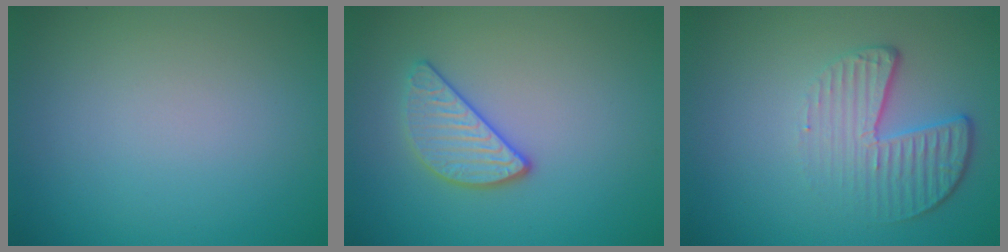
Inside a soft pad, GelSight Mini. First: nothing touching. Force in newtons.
{"total": 2.8, "press": 2.6, "slide": 0.9}
{"total": 4.5, "press": 3.0, "slide": 3.3}